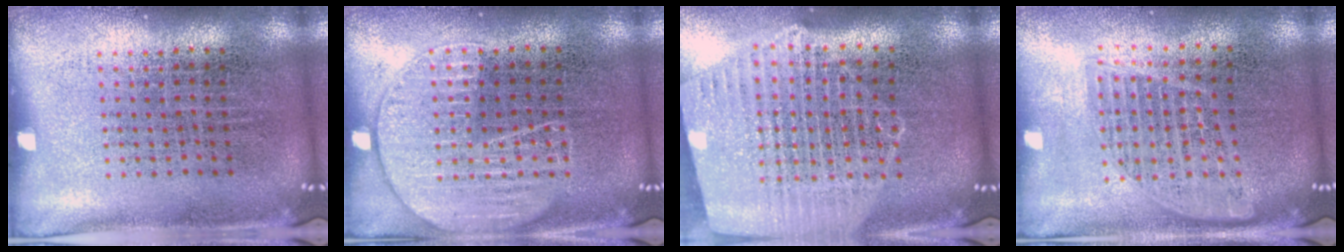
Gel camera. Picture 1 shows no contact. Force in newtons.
{"total": 2.6, "press": 2.6, "slide": 0.3}
{"total": 1.9, "press": 1.8, "slide": 0.7}
{"total": 1.6, "press": 1.5, "slide": 0.7}